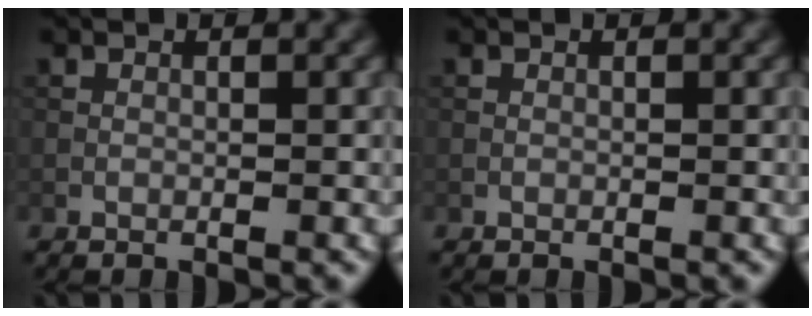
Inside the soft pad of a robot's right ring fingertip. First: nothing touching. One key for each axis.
{"total": 0.0}